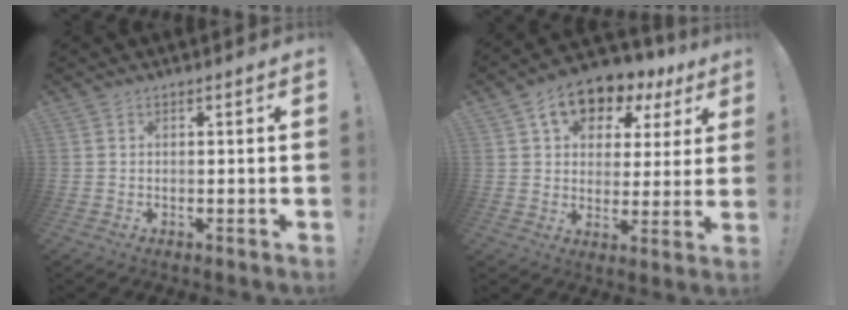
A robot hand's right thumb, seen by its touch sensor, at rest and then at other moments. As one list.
[{"total": 11.9, "force": [6.8, 7.8, 5.9], "torque": [-0.089, -0.037, 0.124]}]